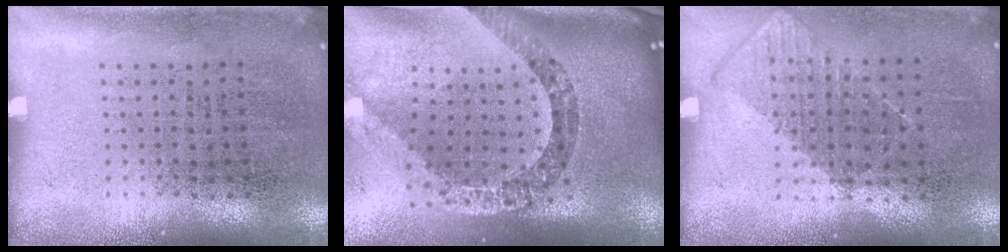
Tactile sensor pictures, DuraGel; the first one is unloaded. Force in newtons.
{"total": 3.2, "press": 2.3, "slide": 2.2}
{"total": 0.8, "press": 0.7, "slide": 0.4}